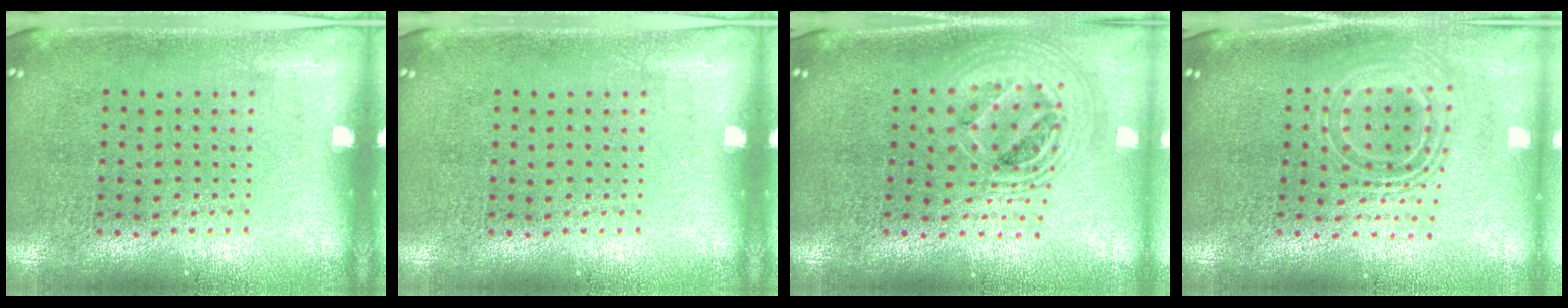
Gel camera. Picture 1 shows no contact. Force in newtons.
{"total": 0.0}
{"total": 2.2, "press": 1.7, "slide": 1.4}
{"total": 2.2, "press": 1.6, "slide": 1.5}